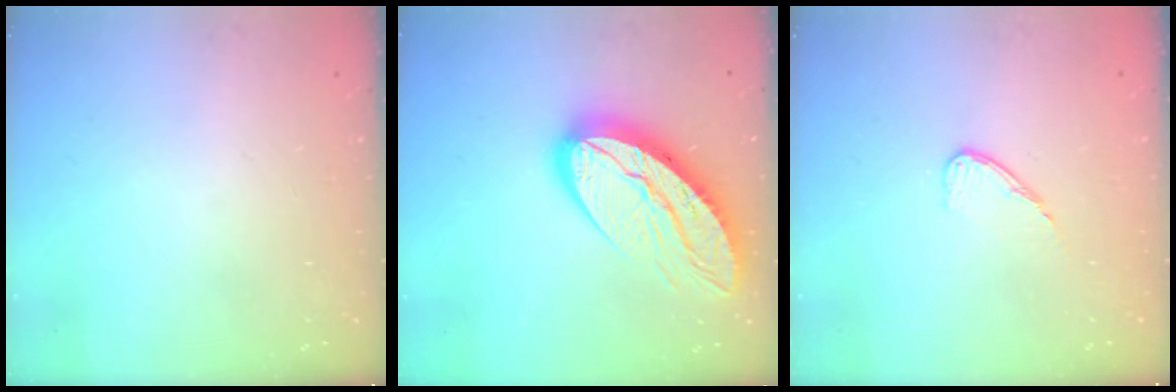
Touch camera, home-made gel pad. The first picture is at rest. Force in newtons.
{"total": 16.8, "press": 16.7, "slide": 1.5}
{"total": 6.6, "press": 6.6, "slide": 0.5}